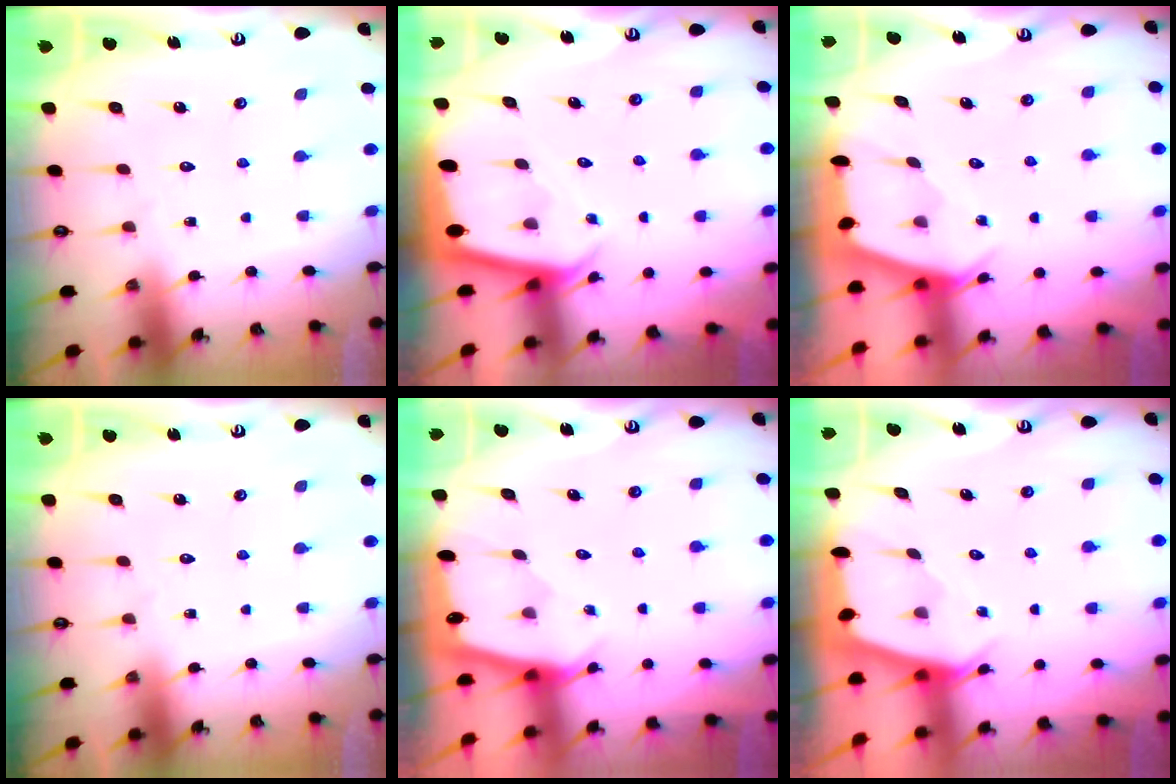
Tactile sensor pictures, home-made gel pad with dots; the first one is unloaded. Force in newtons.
{"total": 2.1, "press": 2.1, "slide": 0.1}
{"total": 3.5, "press": 3.5, "slide": 0.1}
{"total": 0.0}
{"total": 1.5, "press": 1.5, "slide": 0.2}
{"total": 2.4, "press": 2.4, "slide": 0.3}